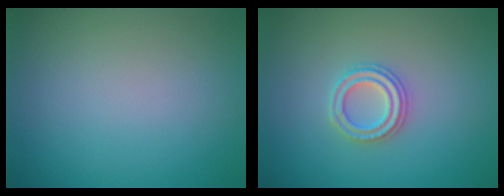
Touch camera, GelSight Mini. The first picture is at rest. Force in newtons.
{"total": 2.4, "press": 2.3, "slide": 0.5}